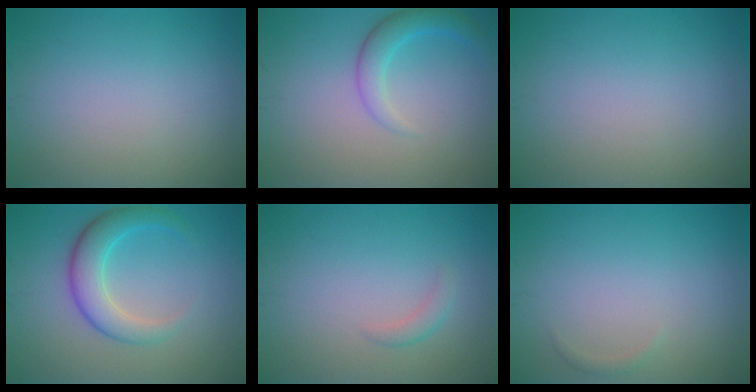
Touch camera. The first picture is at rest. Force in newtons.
{"total": 2.8, "press": 2.8, "slide": 0.1}
{"total": 0.0}
{"total": 4.4, "press": 4.4, "slide": 0.1}
{"total": 1.1, "press": 1.1, "slide": 0.0}
{"total": 0.6, "press": 0.6, "slide": 0.0}